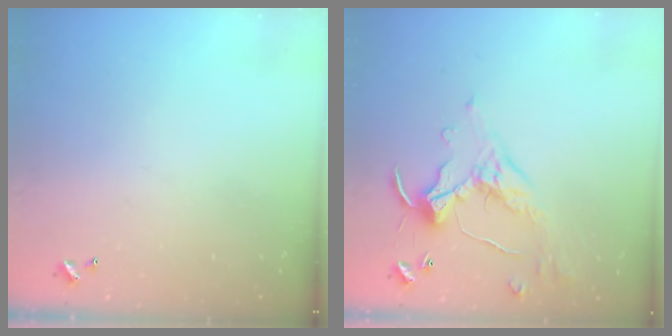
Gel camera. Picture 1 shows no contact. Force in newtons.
{"total": 1.1, "press": 1.1, "slide": 0.1}